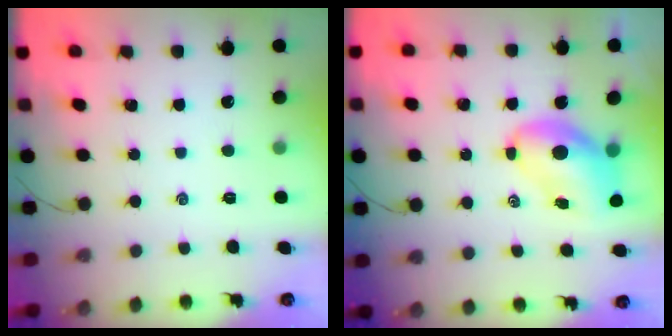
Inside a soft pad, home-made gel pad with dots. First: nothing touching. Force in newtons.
{"total": 7.6, "press": 7.5, "slide": 1.3}